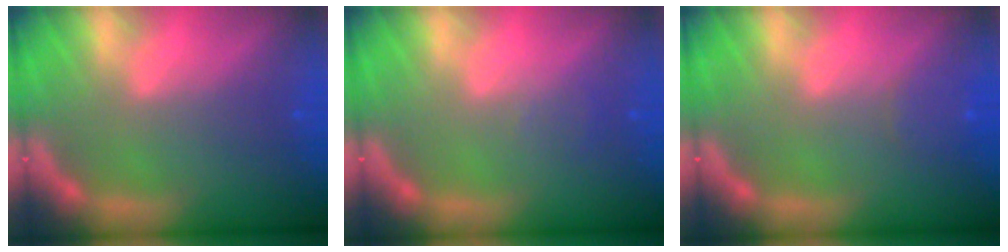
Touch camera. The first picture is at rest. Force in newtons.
{"total": 0.9}
{"total": 1.9}